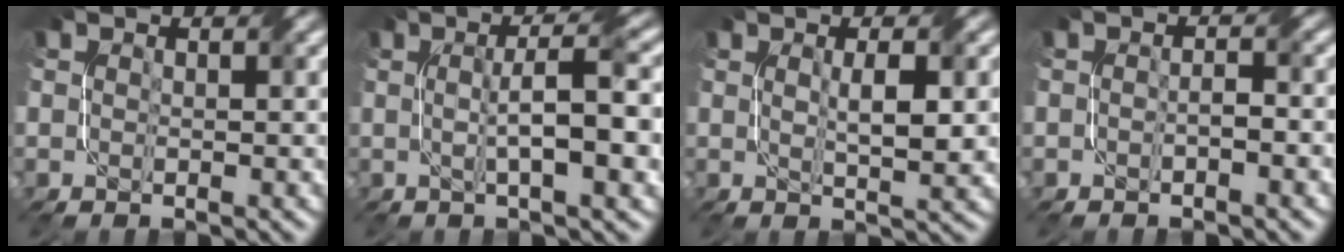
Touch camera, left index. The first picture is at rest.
{"total": 6.4, "force": [0.3, 1.3, 6.3], "torque": [-0.092, 0.012, 0.004]}
{"total": 3.5, "force": [0.3, 0.7, 3.4], "torque": [-0.059, -0.002, 0.011]}
{"total": 1.3, "force": [-0.8, 0.3, 1.0], "torque": [-0.020, 0.000, -0.014]}